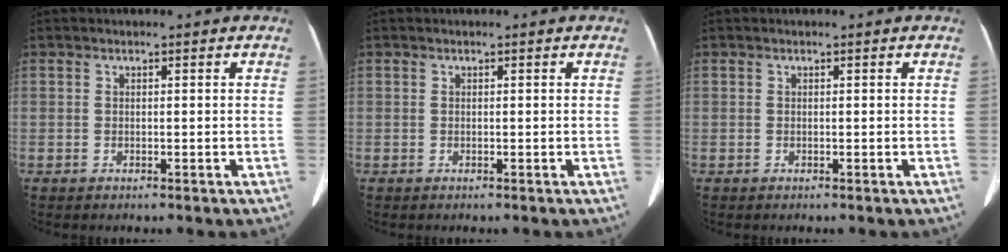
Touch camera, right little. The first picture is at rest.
{"total": 0.0}
{"total": 0.0}